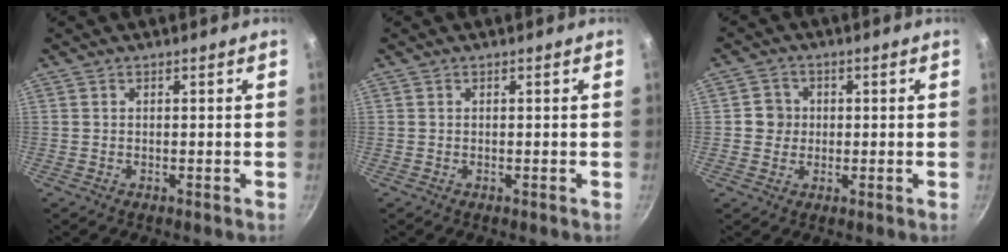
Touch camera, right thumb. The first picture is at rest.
{"total": 0.0}
{"total": 3.9, "force": [0.1, 3.8, 0.9], "torque": [0.011, 0.006, -0.006]}